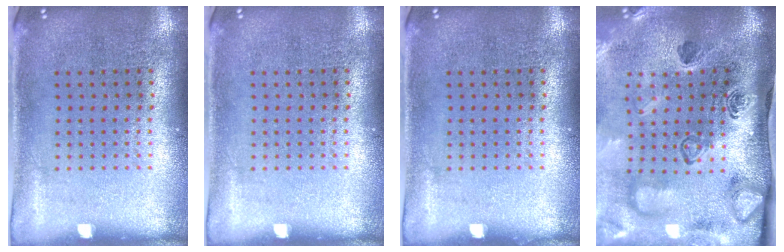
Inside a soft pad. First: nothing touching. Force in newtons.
{"total": 0.0}
{"total": 0.0}
{"total": 4.9, "press": 3.3, "slide": 3.6}